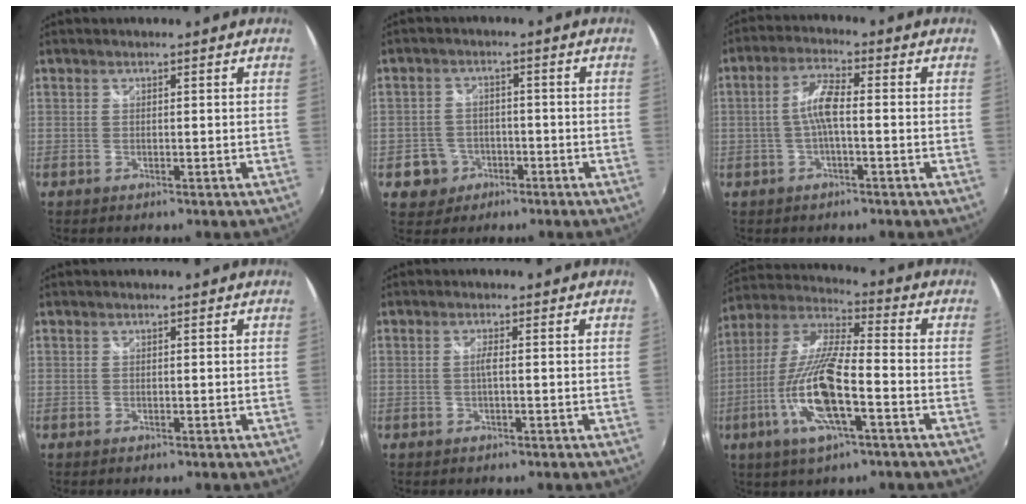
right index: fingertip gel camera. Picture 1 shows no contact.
{"total": 5.5, "force": [-2.3, 5.0, 0.7], "torque": [-0.029, 0.015, -0.033]}
{"total": 5.4, "force": [-0.9, 1.0, 5.2], "torque": [-0.108, 0.011, -0.018]}
{"total": 0.0}
{"total": 1.3, "force": [-0.3, -0.2, 1.3], "torque": [-0.023, 0.002, -0.007]}
{"total": 16.5, "force": [-5.9, 3.6, 15.0], "torque": [-0.310, -0.016, -0.118]}